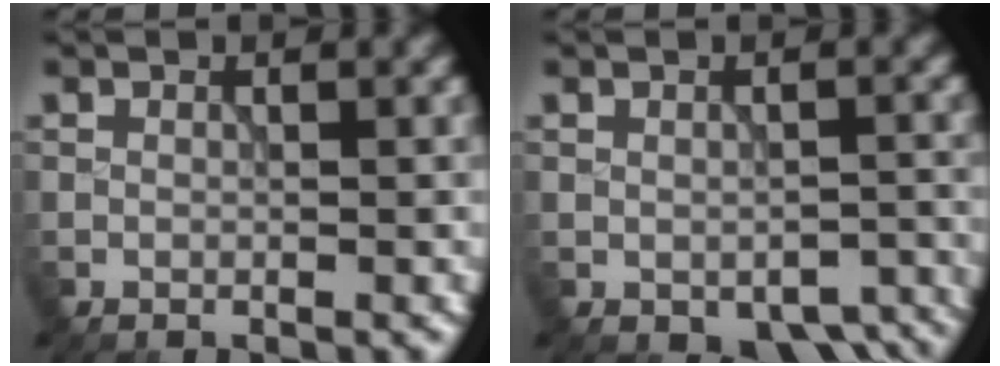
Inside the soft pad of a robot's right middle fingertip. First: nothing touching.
{"total": 4.0, "force": [-2.5, 2.2, 2.4], "torque": [-0.027, -0.019, -0.019]}